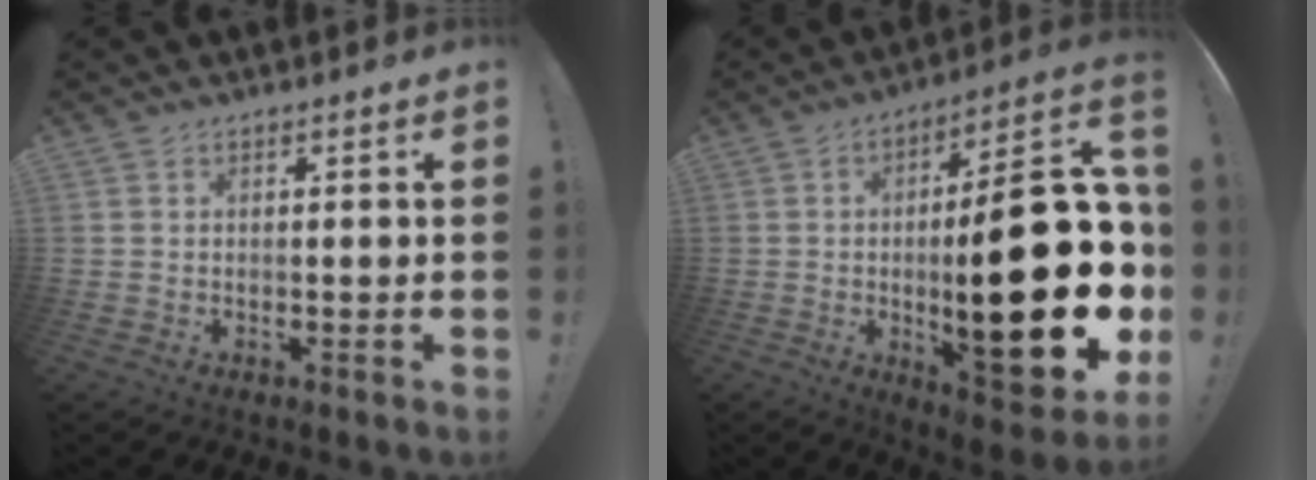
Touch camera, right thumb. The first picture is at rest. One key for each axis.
{"total": 33.0, "fx": -2.5, "fy": 10.4, "fz": 31.3, "tx": -0.486, "ty": 0.001, "tz": -0.032}